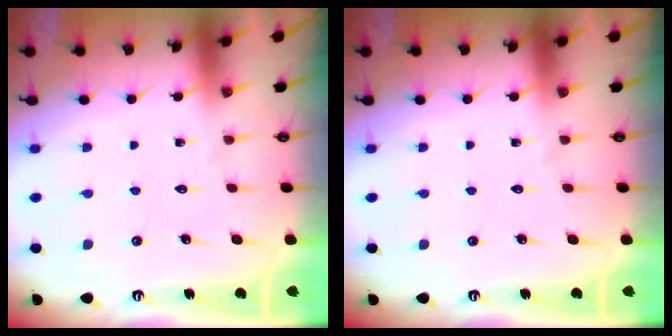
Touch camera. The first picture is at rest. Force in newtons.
{"total": 0.0}